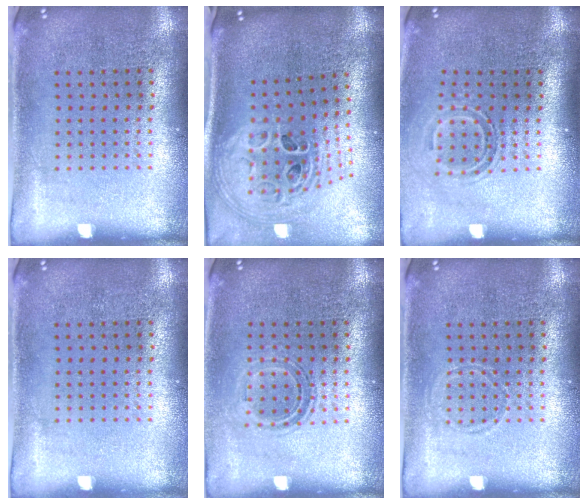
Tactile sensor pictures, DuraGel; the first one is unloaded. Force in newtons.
{"total": 2.5, "press": 1.8, "slide": 1.7}
{"total": 1.6, "press": 1.1, "slide": 1.2}
{"total": 0.0}
{"total": 1.0, "press": 0.9, "slide": 0.4}
{"total": 0.8, "press": 0.7, "slide": 0.2}